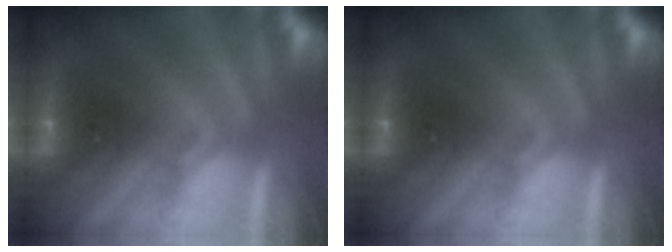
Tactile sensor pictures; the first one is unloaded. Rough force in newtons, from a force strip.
{"total": 0.0}